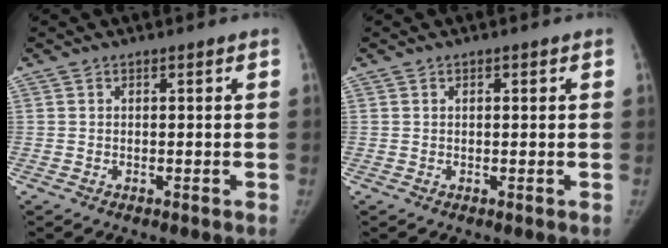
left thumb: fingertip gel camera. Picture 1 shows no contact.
{"total": 0.6, "force": [0.2, 0.3, 0.5], "torque": [-0.007, 0.000, 0.004]}